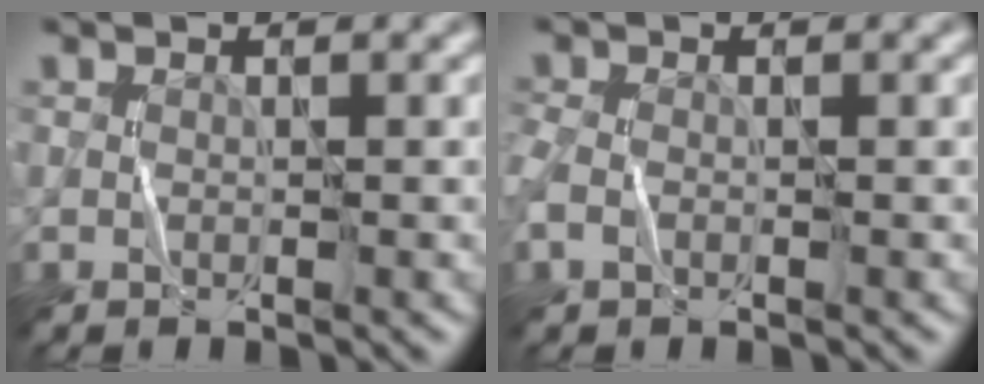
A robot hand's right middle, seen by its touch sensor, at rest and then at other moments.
{"total": 2.0, "force": [-0.7, 1.4, 1.3], "torque": [-0.041, -0.001, -0.023]}